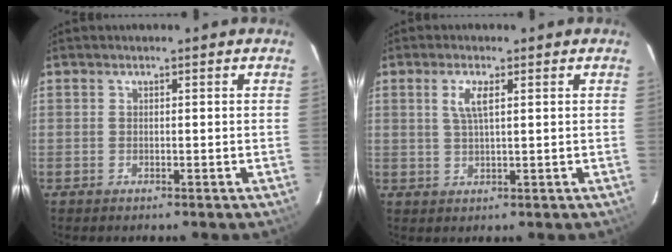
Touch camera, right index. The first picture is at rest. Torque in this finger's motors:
{"motor_torque": [0.04, 0.02, 0.28, 0.07]}